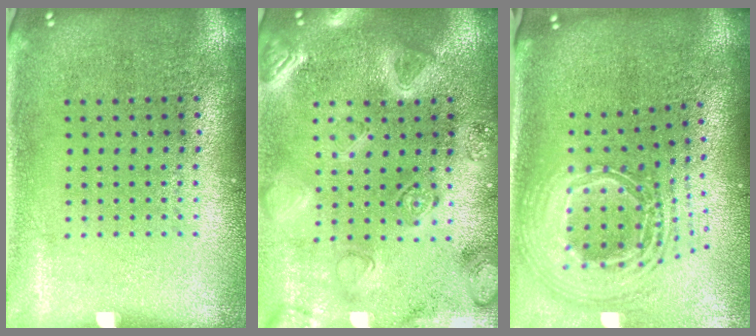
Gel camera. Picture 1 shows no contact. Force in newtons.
{"total": 3.0, "press": 2.9, "slide": 0.8}
{"total": 2.7, "press": 1.9, "slide": 2.0}